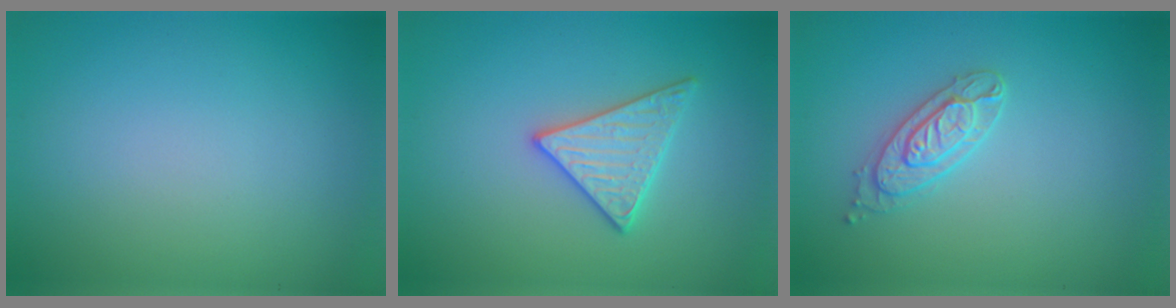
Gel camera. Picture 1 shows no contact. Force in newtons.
{"total": 3.0, "press": 3.0, "slide": 0.1}
{"total": 2.5, "press": 2.4, "slide": 0.6}